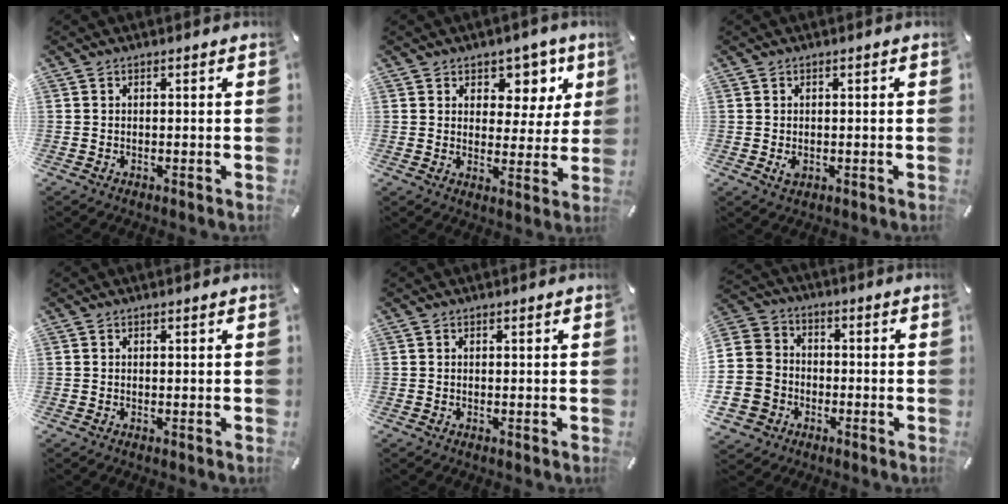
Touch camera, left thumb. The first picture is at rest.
{"total": 7.9, "force": [4.2, 6.1, 2.7], "torque": [-0.027, -0.033, 0.070]}
{"total": 1.7, "force": [-0.3, 1.3, 1.1], "torque": [-0.011, -0.001, -0.006]}
{"total": 0.0}
{"total": 0.0}
{"total": 11.4, "force": [-3.2, 10.5, 3.2], "torque": [-0.086, 0.034, -0.056]}